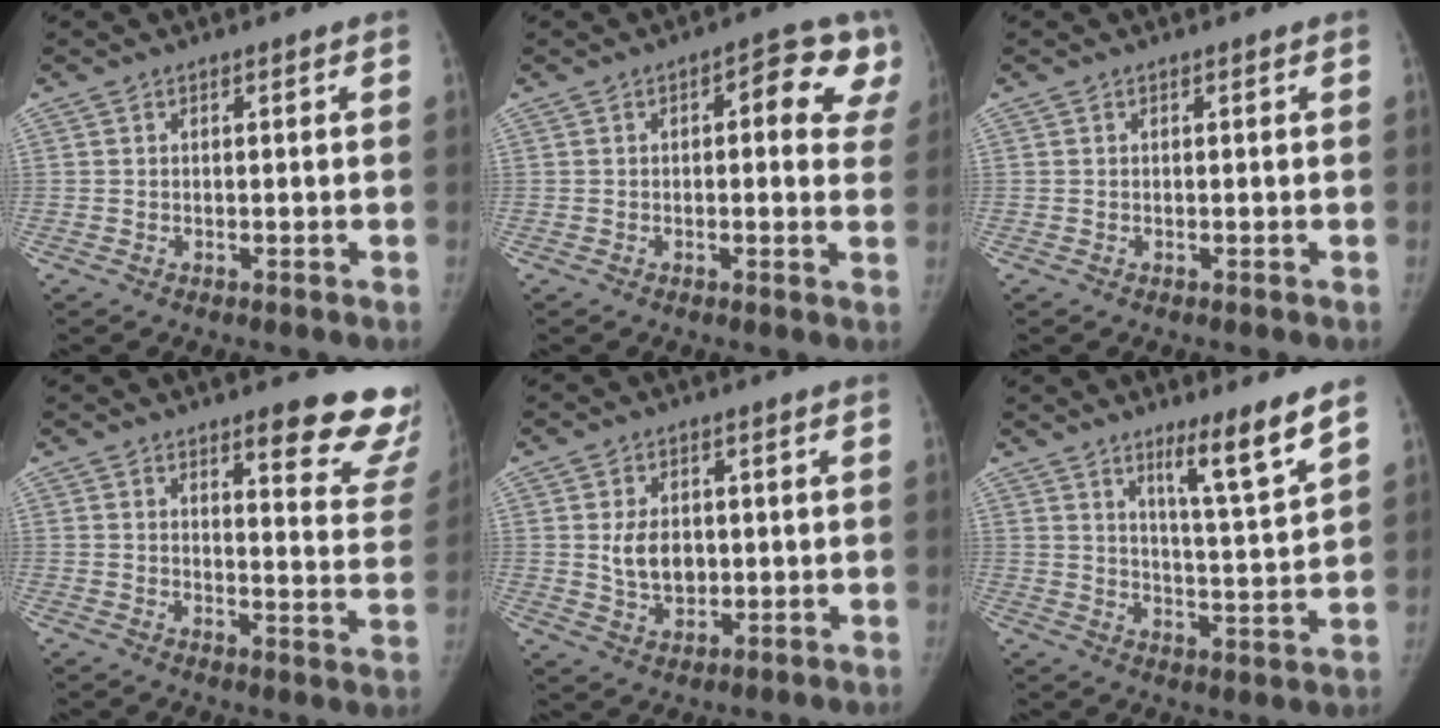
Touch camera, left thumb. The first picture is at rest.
{"total": 10.4, "force": [3.6, 4.6, 8.7], "torque": [-0.061, 0.005, 0.031]}
{"total": 0.0}
{"total": 14.8, "force": [11.8, 3.9, 8.1], "torque": [-0.045, -0.091, 0.122]}
{"total": 6.8, "force": [0.6, 4.9, 4.7], "torque": [-0.058, -0.007, 0.020]}
{"total": 9.6, "force": [6.7, 0.0, 7.0], "torque": [-0.106, -0.059, 0.109]}